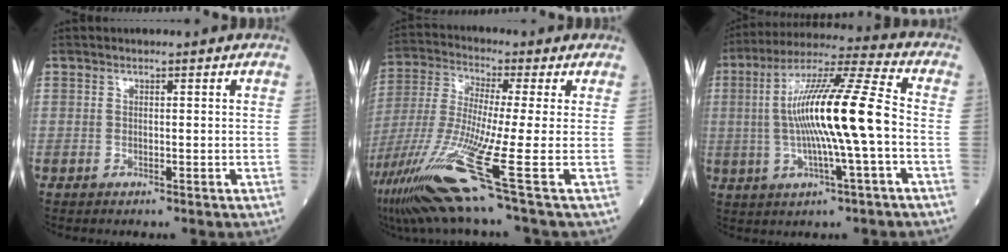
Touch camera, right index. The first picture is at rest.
{"total": 18.4, "force": [-8.2, -0.4, 16.5], "torque": [-0.360, -0.047, -0.161]}
{"total": 16.1, "force": [-0.9, 0.4, 16.1], "torque": [-0.292, 0.013, -0.023]}